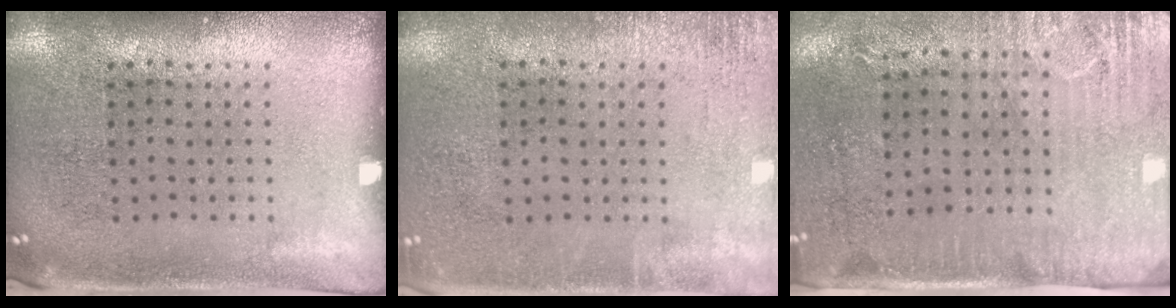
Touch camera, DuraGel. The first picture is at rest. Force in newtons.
{"total": 1.5, "press": 1.5, "slide": 0.2}
{"total": 2.9, "press": 2.4, "slide": 1.6}